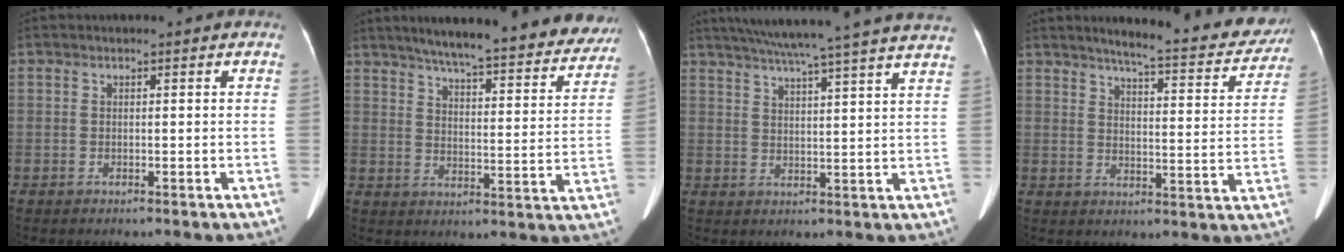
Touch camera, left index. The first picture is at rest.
{"total": 25.3, "force": [22.2, 3.8, 11.6], "torque": [-0.163, -0.033, 0.271]}
{"total": 23.0, "force": [20.2, -1.0, 10.9], "torque": [-0.182, -0.009, 0.260]}
{"total": 16.3, "force": [14.6, 2.1, 7.0], "torque": [-0.083, -0.035, 0.169]}